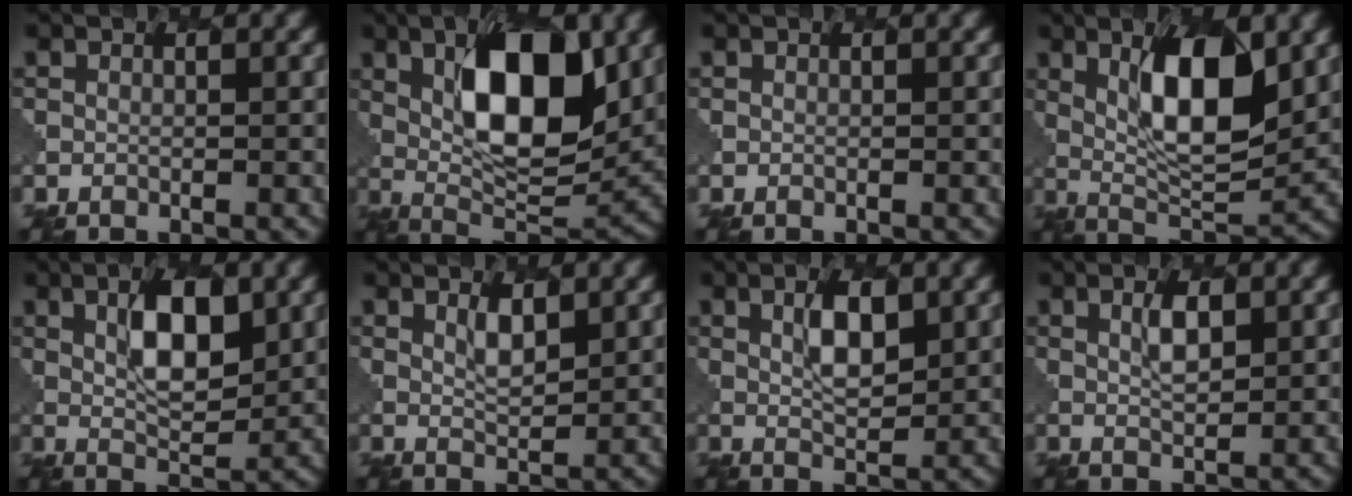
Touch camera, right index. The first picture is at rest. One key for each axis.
{"total": 10.5, "fx": 2.9, "fy": 4.2, "fz": 9.2, "tx": -0.139, "ty": 0.000, "tz": 0.050}
{"total": 0.0}
{"total": 8.5, "fx": 2.5, "fy": 2.8, "fz": 7.6, "tx": -0.124, "ty": -0.008, "tz": 0.047}
{"total": 5.6, "fx": 1.9, "fy": 2.2, "fz": 4.8, "tx": -0.078, "ty": -0.001, "tz": 0.035}
{"total": 2.0, "fx": 1.4, "fy": 0.5, "fz": 1.3, "tx": -0.025, "ty": -0.006, "tz": 0.027}
{"total": 3.6, "fx": 1.5, "fy": 1.3, "fz": 3.0, "tx": -0.053, "ty": 0.000, "tz": 0.029}
{"total": 2.2, "fx": 1.1, "fy": 0.6, "fz": 1.7, "tx": -0.034, "ty": -0.001, "tz": 0.022}